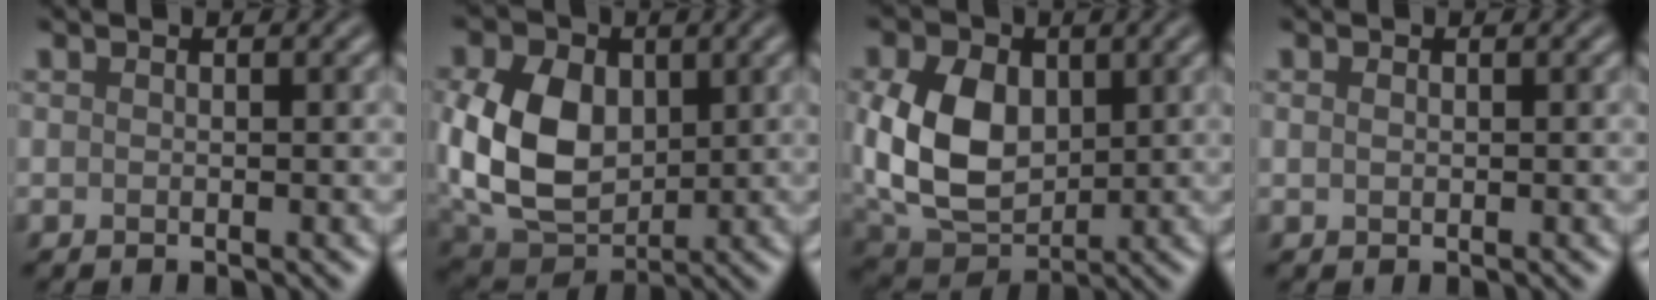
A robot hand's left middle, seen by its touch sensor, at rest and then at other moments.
{"total": 10.4, "force": [0.9, 7.5, 7.2], "torque": [-0.180, -0.004, 0.014]}
{"total": 9.3, "force": [1.0, 6.7, 6.4], "torque": [-0.160, -0.007, 0.020]}
{"total": 0.6, "force": [0.2, 0.5, 0.4], "torque": [-0.008, 0.001, 0.003]}